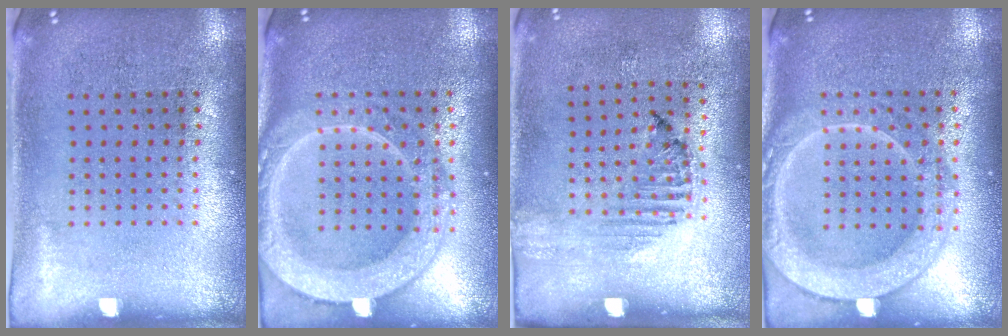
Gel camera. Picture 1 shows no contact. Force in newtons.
{"total": 4.0, "press": 4.0, "slide": 0.4}
{"total": 1.2, "press": 1.2, "slide": 0.4}
{"total": 2.0, "press": 2.0, "slide": 0.3}